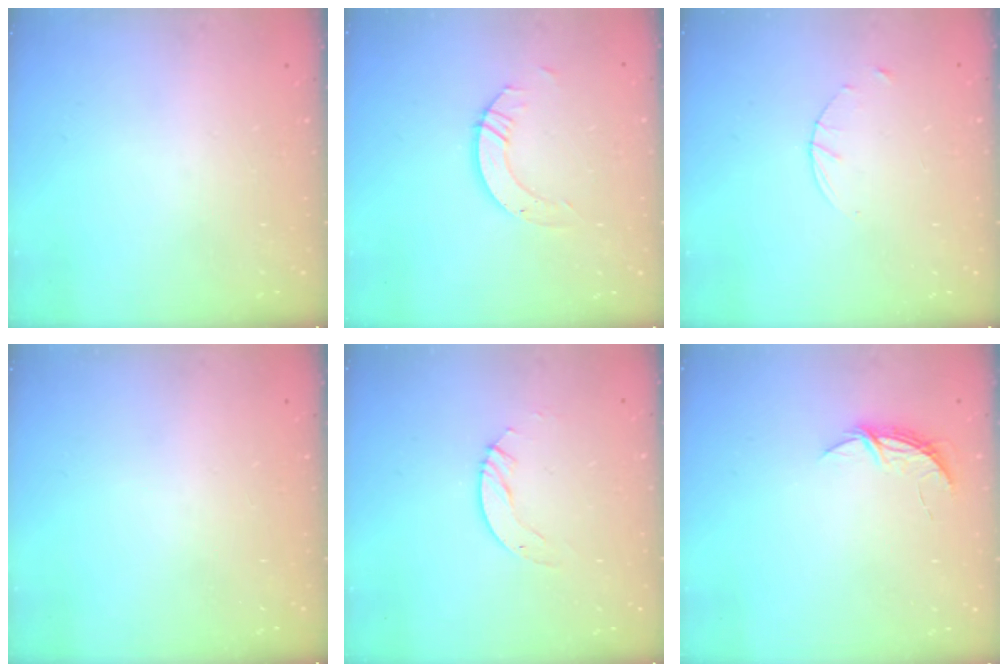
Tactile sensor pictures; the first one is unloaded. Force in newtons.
{"total": 5.0, "press": 5.0, "slide": 0.3}
{"total": 1.6, "press": 1.6, "slide": 0.2}
{"total": 0.0}
{"total": 3.0, "press": 3.0, "slide": 0.2}
{"total": 5.0, "press": 5.0, "slide": 0.4}